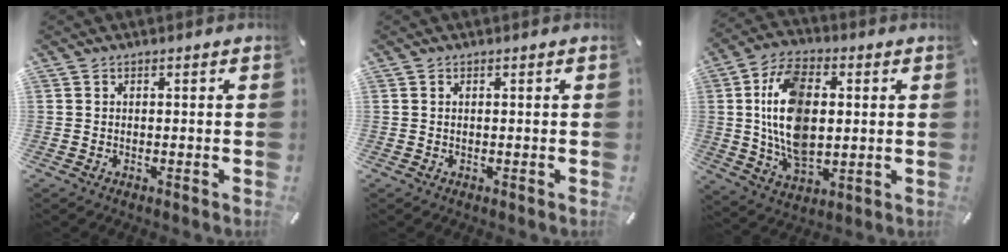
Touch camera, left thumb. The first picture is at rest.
{"total": 0.0}
{"total": 16.8, "force": [1.6, 10.3, 13.1], "torque": [-0.291, -0.001, 0.026]}